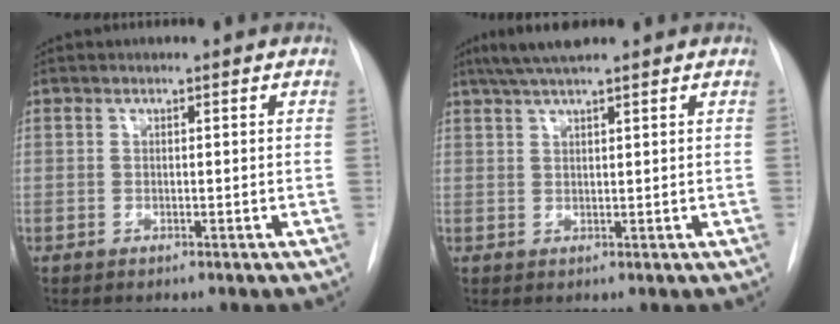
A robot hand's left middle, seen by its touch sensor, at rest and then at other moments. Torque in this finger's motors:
{"motor_torque": [0.16, -0.15, 0.02, 0.02]}